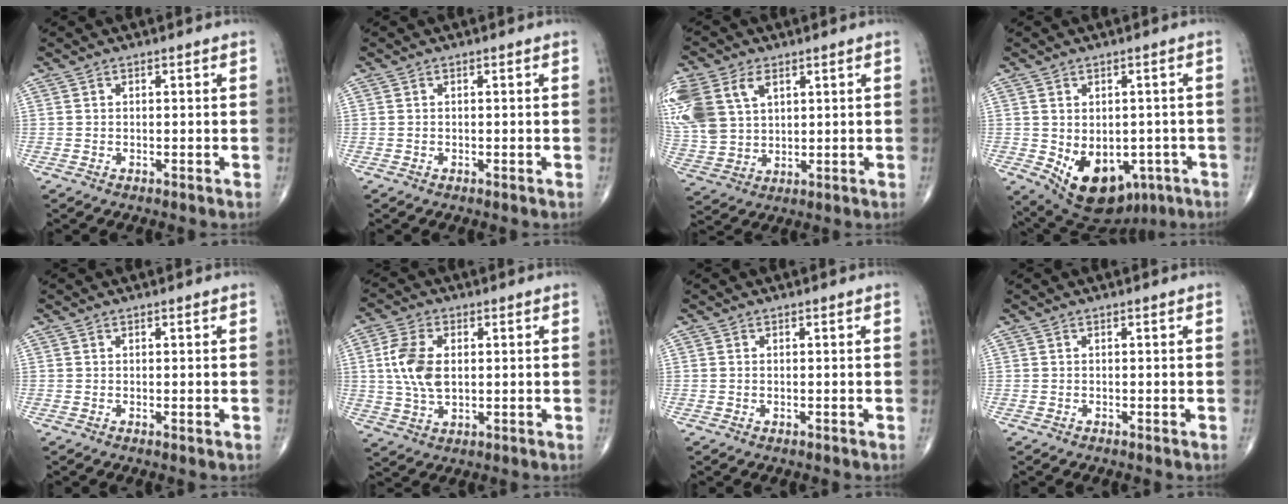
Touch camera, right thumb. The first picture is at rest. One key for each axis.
{"total": 0.0}
{"total": 19.1, "fx": 7.0, "fy": 13.4, "fz": 11.7, "tx": -0.296, "ty": 0.019, "tz": 0.146}
{"total": 14.0, "fx": -4.6, "fy": 9.4, "fz": 9.3, "tx": -0.120, "ty": 0.003, "tz": -0.044}
{"total": 0.5, "fx": 0.0, "fy": 0.1, "fz": 0.5, "tx": -0.015, "ty": -0.005, "tz": 0.001}
{"total": 9.3, "fx": 1.1, "fy": 5.5, "fz": 7.4, "tx": -0.154, "ty": -0.001, "tz": 0.025}
{"total": 0.0}
{"total": 0.0}